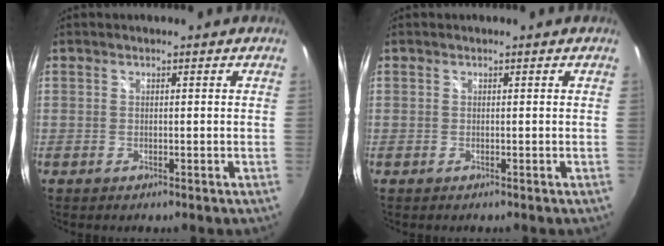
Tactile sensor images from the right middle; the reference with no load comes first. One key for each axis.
{"total": 0.0}